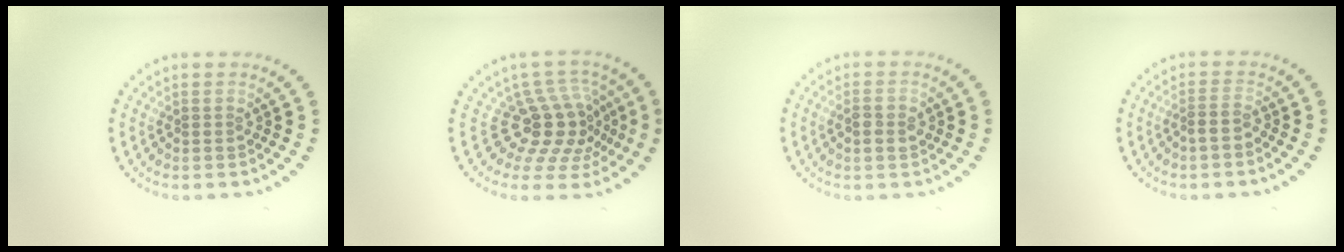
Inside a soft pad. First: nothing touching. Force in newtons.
{"total": 4.6, "press": 3.5, "slide": 3.1}
{"total": 1.8, "press": 1.8, "slide": 0.1}
{"total": 1.3, "press": 0.9, "slide": 0.9}